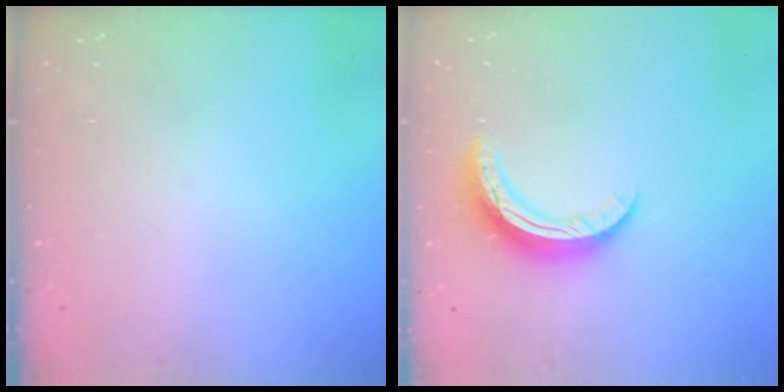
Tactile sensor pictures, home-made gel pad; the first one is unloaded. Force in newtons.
{"total": 10.1, "press": 10.1, "slide": 0.5}